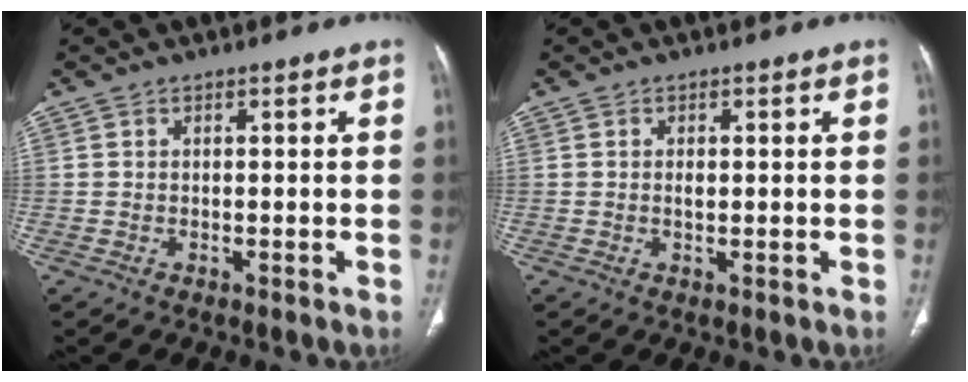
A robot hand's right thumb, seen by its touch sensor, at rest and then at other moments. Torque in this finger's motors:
{"motor_torque": [0.05, 0.19, -0.27, 0.18, 0.00]}